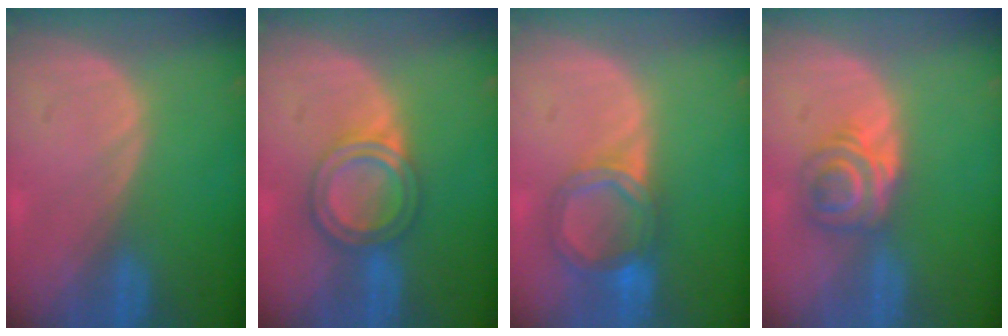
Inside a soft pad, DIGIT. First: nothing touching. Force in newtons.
{"total": 6.2, "press": 5.4, "slide": 3.0}
{"total": 6.4, "press": 5.7, "slide": 2.9}
{"total": 6.1, "press": 5.2, "slide": 3.2}